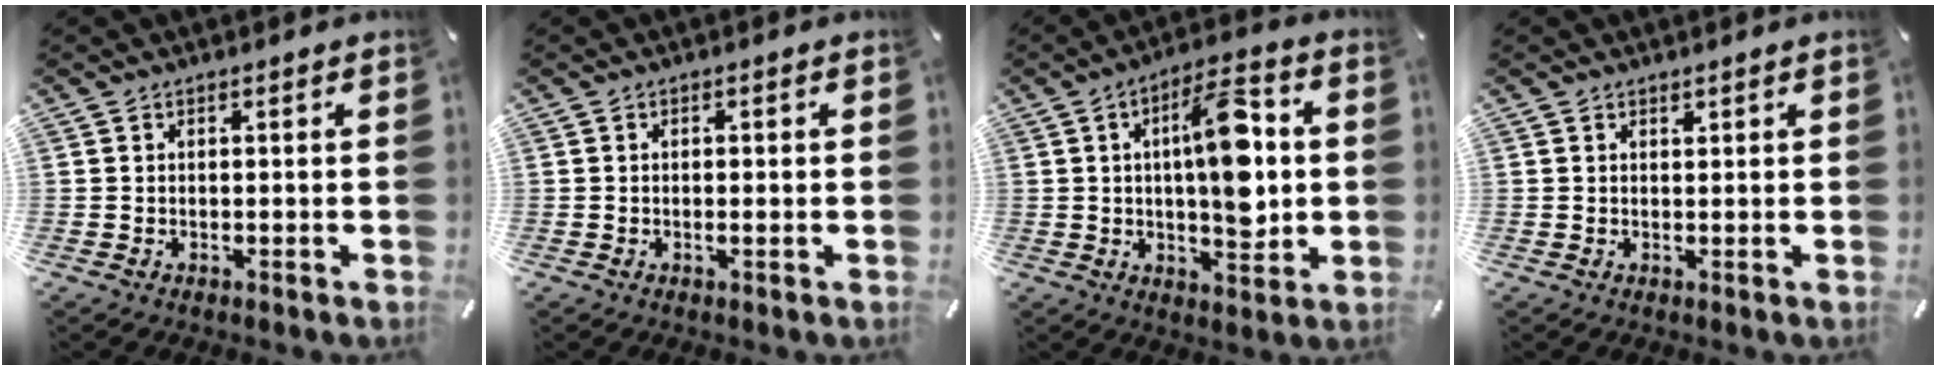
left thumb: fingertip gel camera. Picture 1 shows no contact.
{"total": 1.3, "force": [-0.3, 0.3, 1.2], "torque": [-0.022, 0.000, -0.006]}
{"total": 16.0, "force": [1.9, 7.0, 14.3], "torque": [-0.216, -0.004, 0.028]}
{"total": 0.5, "force": [0.4, 0.3, 0.1], "torque": [-0.003, -0.001, 0.009]}